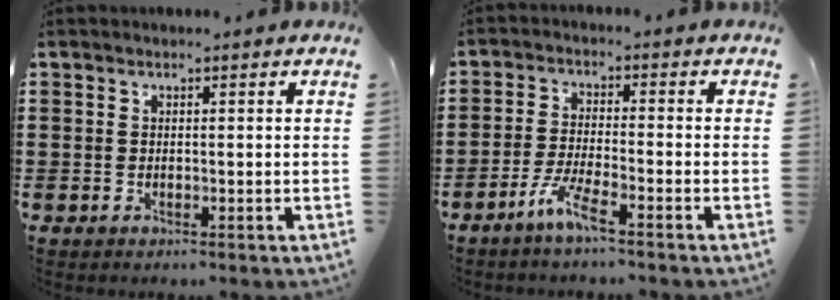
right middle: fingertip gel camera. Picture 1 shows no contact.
{"total": 5.0, "force": [-3.4, 0.3, 3.6], "torque": [-0.081, -0.009, -0.064]}